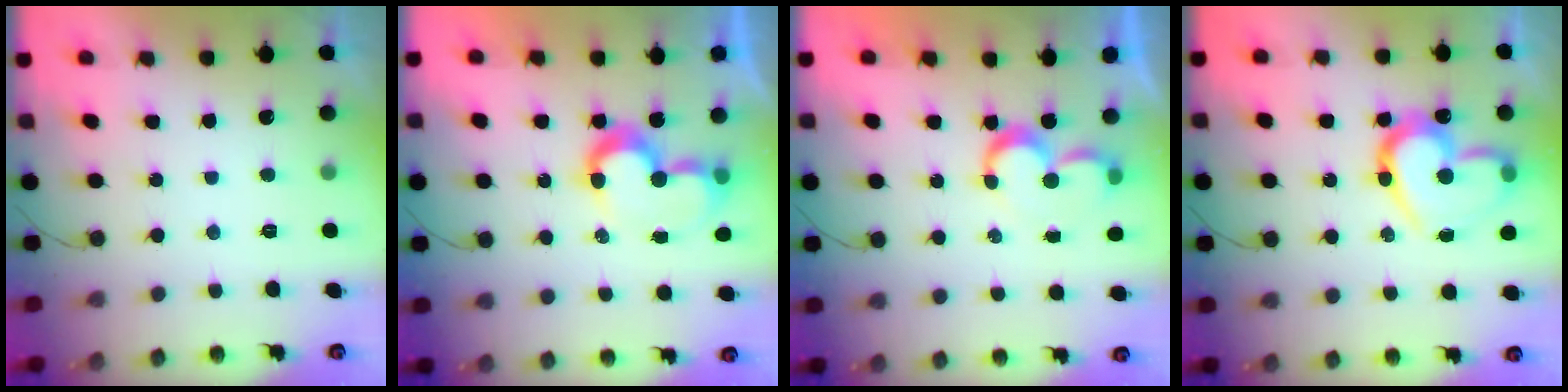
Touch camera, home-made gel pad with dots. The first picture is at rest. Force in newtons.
{"total": 9.0, "press": 8.6, "slide": 2.8}
{"total": 7.2, "press": 7.1, "slide": 0.7}
{"total": 18.4, "press": 18.2, "slide": 2.0}